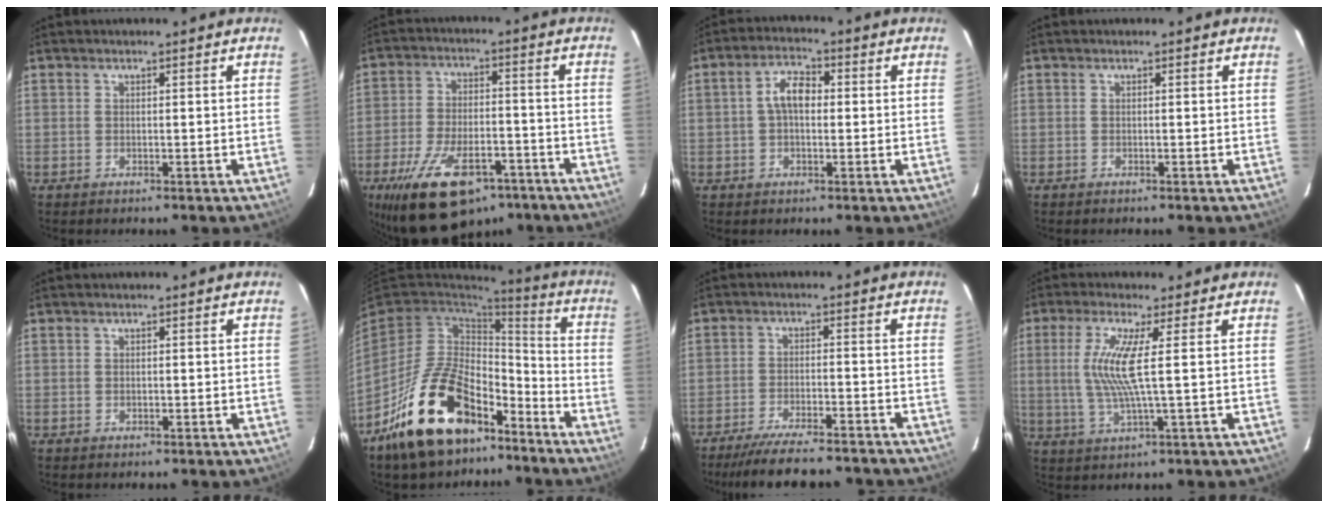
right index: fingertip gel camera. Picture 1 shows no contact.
{"total": 19.5, "force": [-12.5, 9.2, 11.9], "torque": [-0.240, -0.021, -0.195]}
{"total": 5.4, "force": [0.3, 3.0, 4.5], "torque": [-0.083, 0.017, 0.006]}
{"total": 0.0}
{"total": 0.5, "force": [0.0, 0.5, 0.2], "torque": [-0.001, 0.001, 0.001]}
{"total": 22.5, "force": [-13.8, 11.9, 13.1], "torque": [-0.259, 0.019, -0.212]}
{"total": 16.0, "force": [-14.1, 3.0, 7.0], "torque": [-0.139, -0.018, -0.201]}
{"total": 8.3, "force": [1.2, -0.3, 8.2], "torque": [-0.168, -0.007, 0.029]}